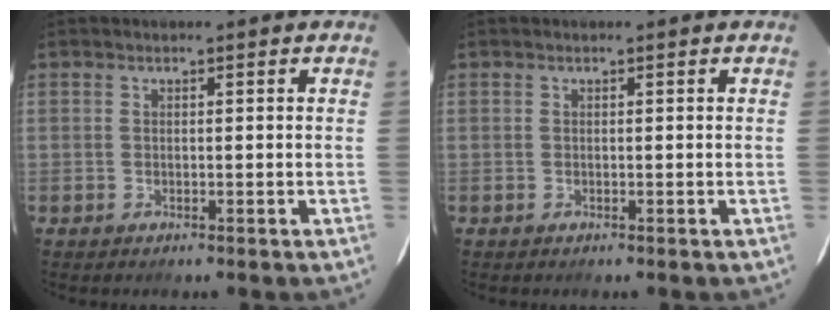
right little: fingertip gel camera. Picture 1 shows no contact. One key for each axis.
{"total": 0.0}